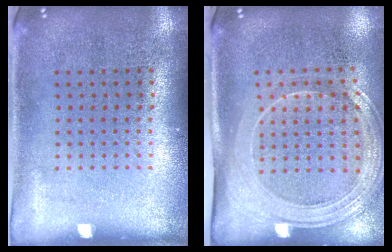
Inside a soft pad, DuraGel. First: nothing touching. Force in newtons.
{"total": 2.2, "press": 1.8, "slide": 1.1}